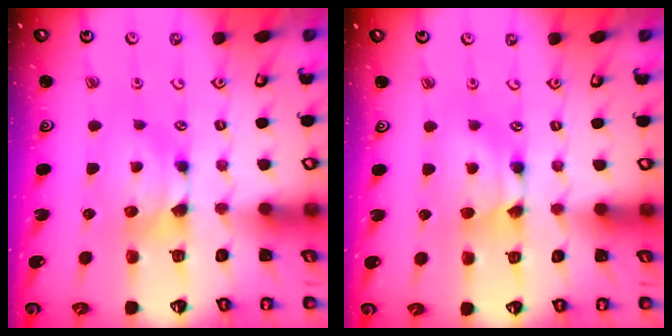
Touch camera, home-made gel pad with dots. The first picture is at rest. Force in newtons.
{"total": 1.3, "press": 1.3, "slide": 0.1}